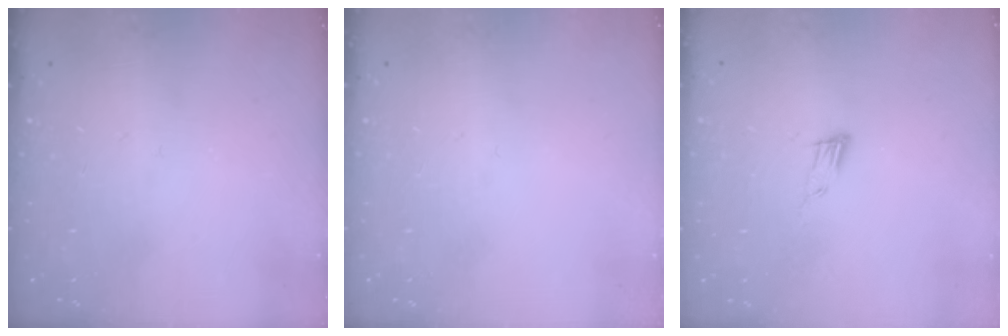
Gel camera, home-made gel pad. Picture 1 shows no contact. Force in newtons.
{"total": 0.0}
{"total": 4.6, "press": 4.6, "slide": 0.4}